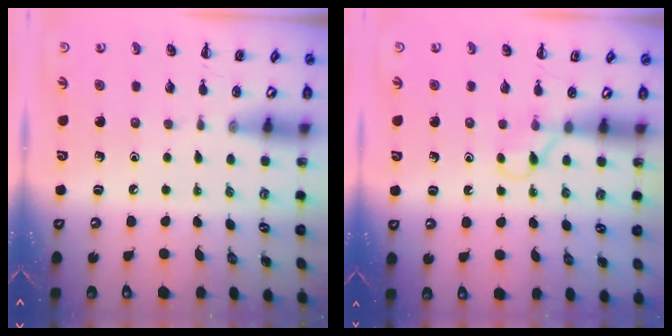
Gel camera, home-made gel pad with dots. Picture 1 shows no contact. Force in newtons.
{"total": 2.9, "press": 2.8, "slide": 1.0}